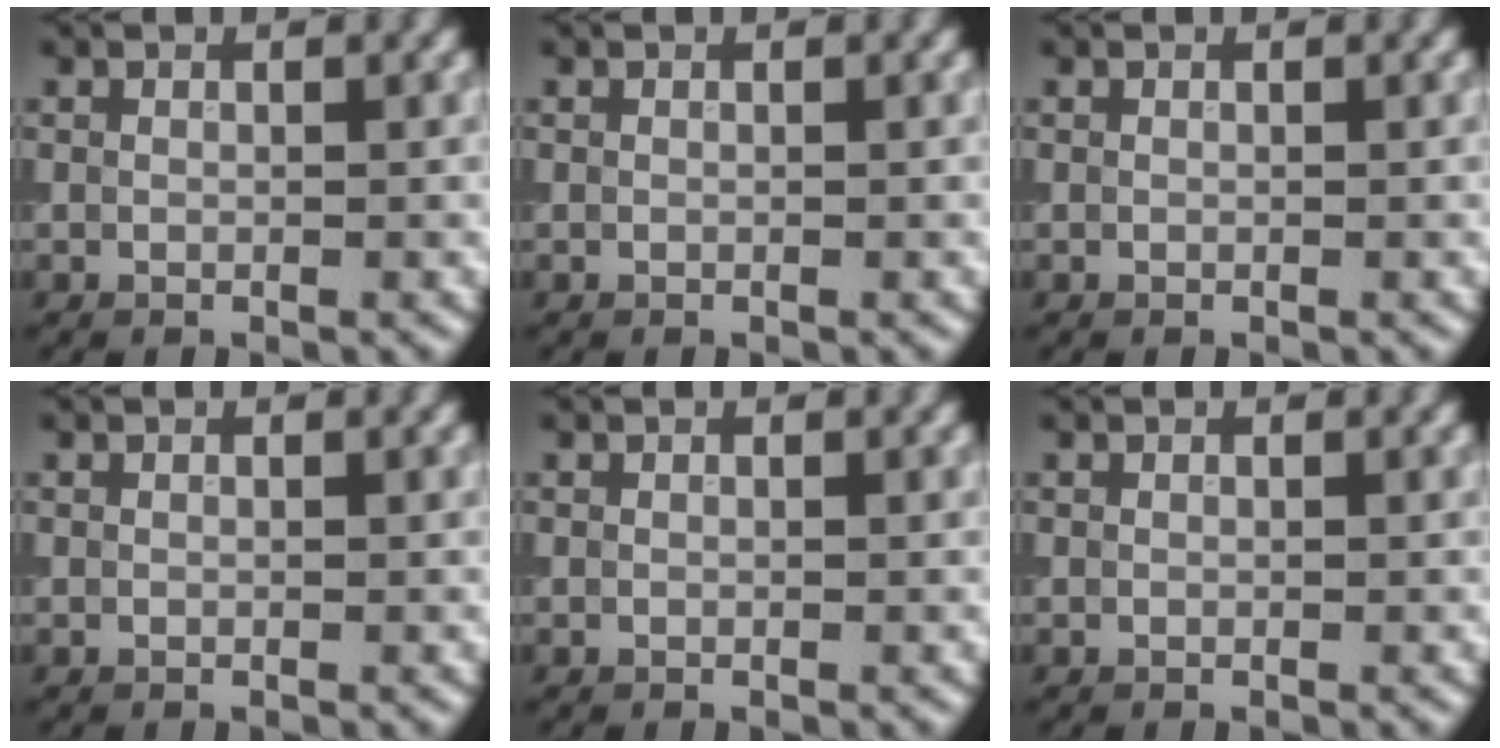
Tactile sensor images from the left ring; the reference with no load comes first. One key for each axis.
{"total": 0.0}
{"total": 0.0}
{"total": 0.0}
{"total": 0.0}
{"total": 0.0}